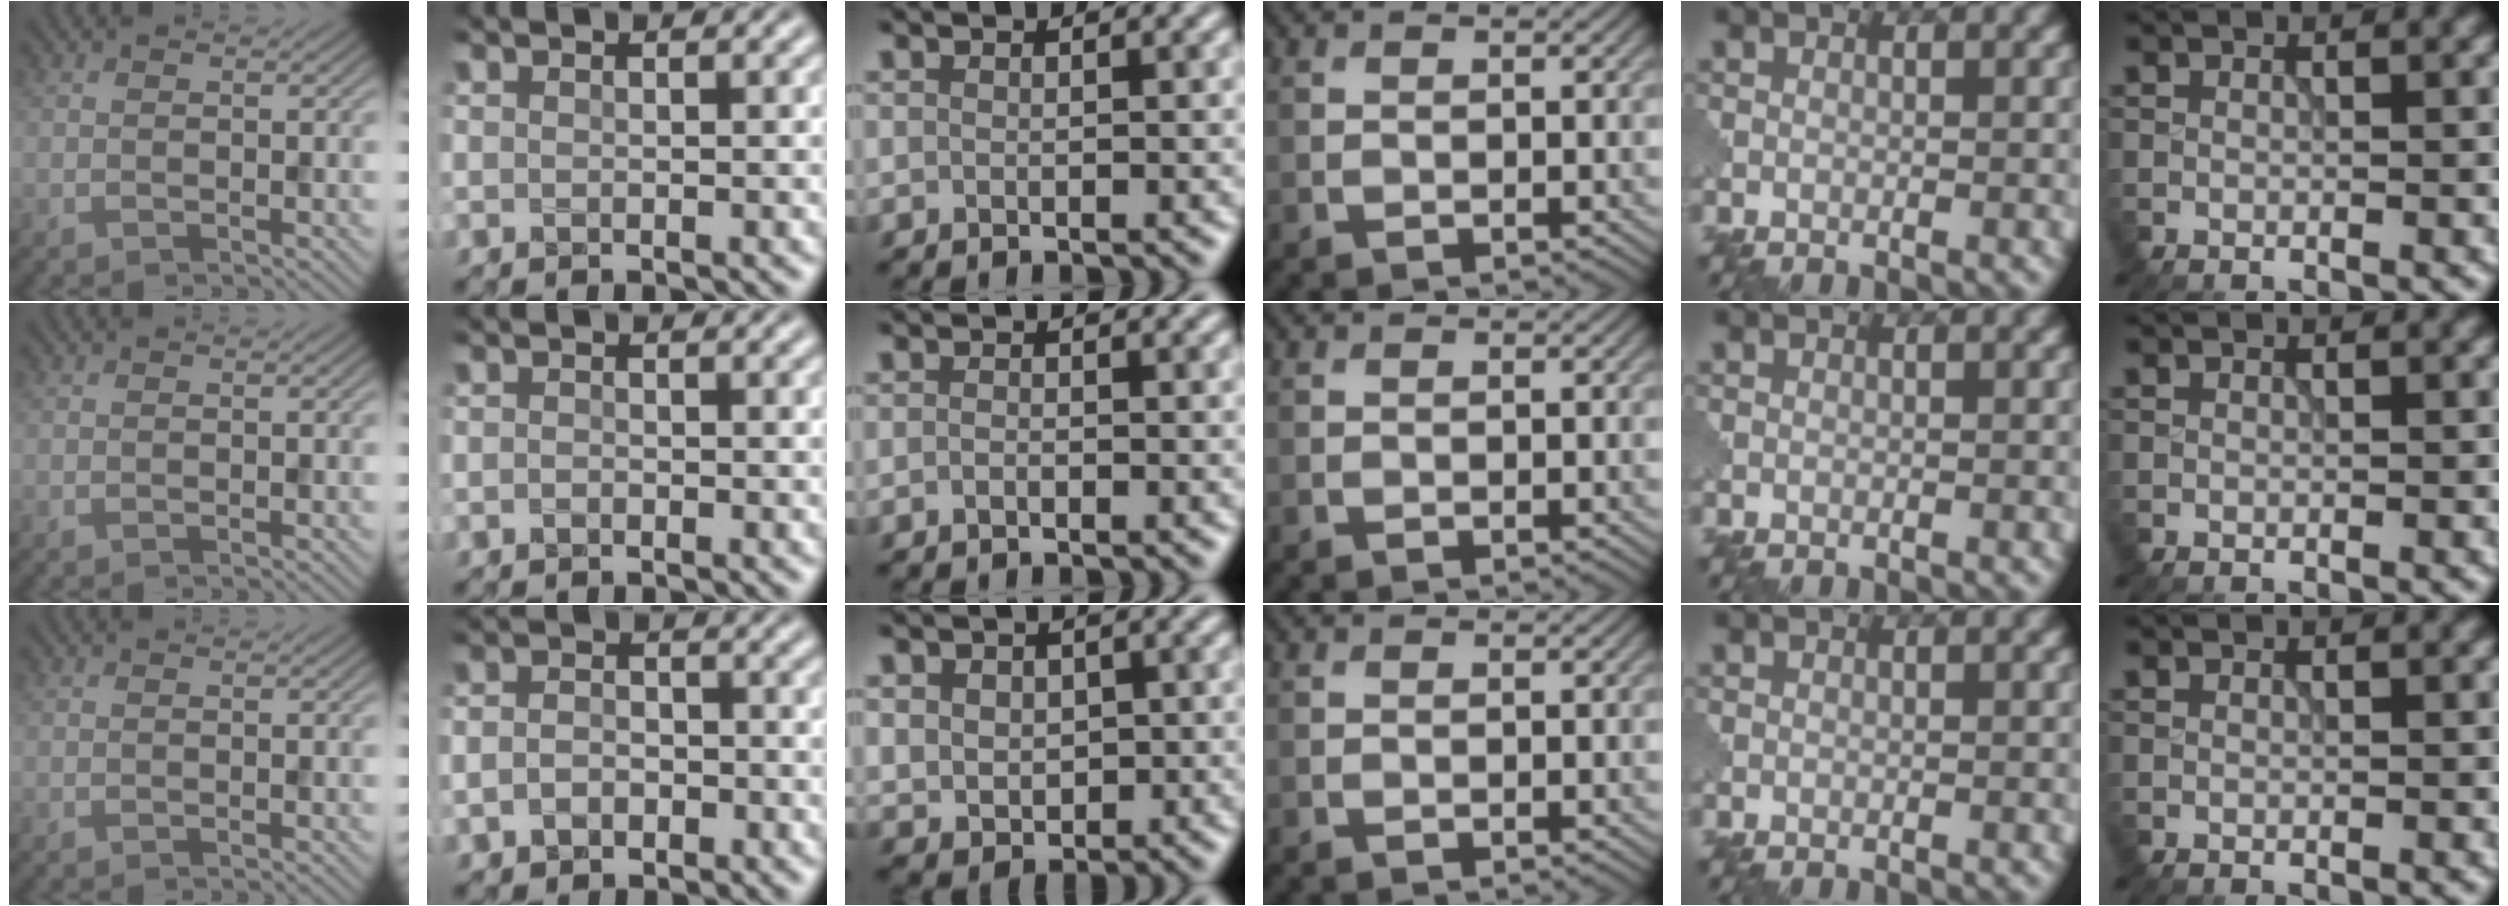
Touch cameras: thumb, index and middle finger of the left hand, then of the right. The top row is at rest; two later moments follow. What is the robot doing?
{"motion": "extract", "object": "pin"}